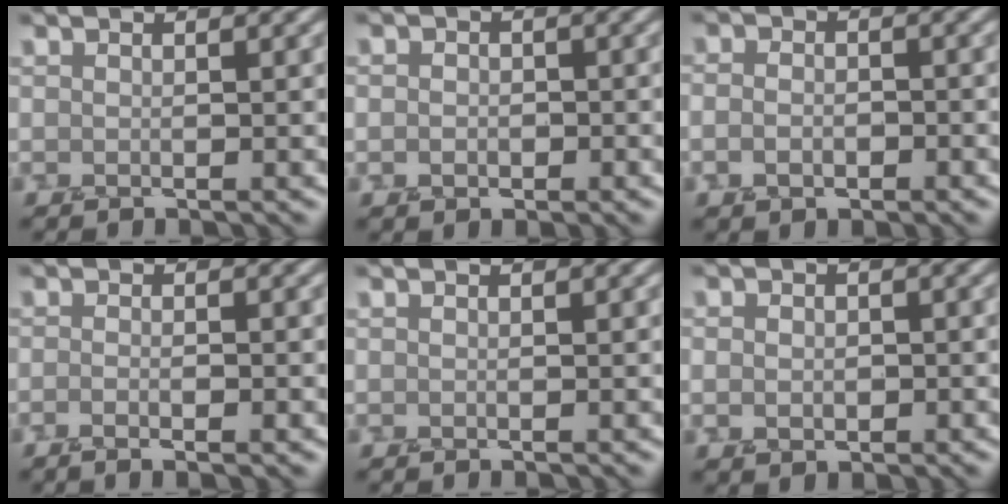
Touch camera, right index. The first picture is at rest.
{"total": 1.5, "force": [-0.2, 1.3, 0.7], "torque": [-0.004, 0.002, -0.006]}
{"total": 2.3, "force": [-0.6, 1.7, 1.5], "torque": [-0.013, 0.000, -0.012]}
{"total": 2.7, "force": [-0.9, 1.0, 2.4], "torque": [-0.015, 0.000, -0.017]}
{"total": 0.0}
{"total": 1.9, "force": [0.0, 1.6, 1.1], "torque": [-0.008, 0.001, 0.001]}